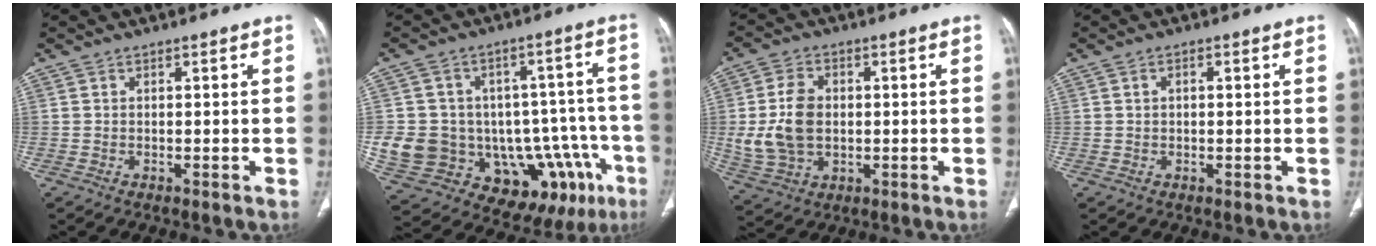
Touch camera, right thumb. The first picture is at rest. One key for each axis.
{"total": 24.2, "fx": -7.1, "fy": 17.1, "fz": 15.7, "tx": -0.228, "ty": 0.062, "tz": -0.068}
{"total": 11.0, "fx": 0.2, "fy": 7.8, "fz": 7.7, "tx": -0.145, "ty": 0.004, "tz": 0.014}
{"total": 1.3, "fx": 0.3, "fy": 0.8, "fz": 0.9, "tx": -0.016, "ty": 0.004, "tz": 0.005}